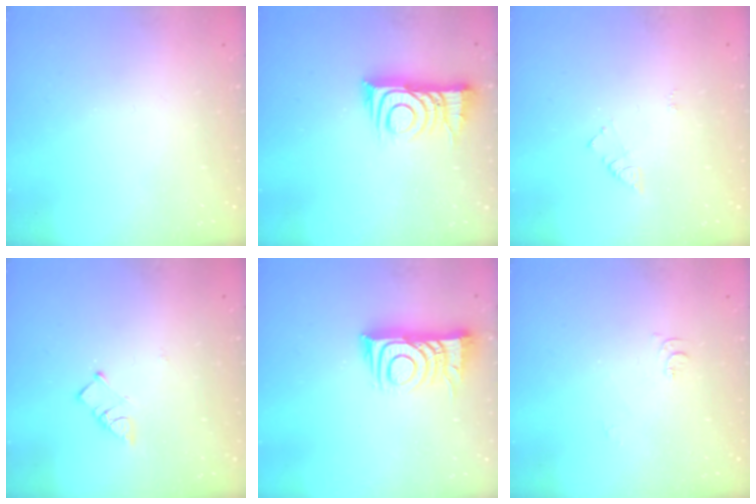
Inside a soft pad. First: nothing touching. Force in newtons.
{"total": 10.6, "press": 10.6, "slide": 1.0}
{"total": 5.4, "press": 5.4, "slide": 0.5}
{"total": 3.7, "press": 3.7, "slide": 0.2}
{"total": 10.6, "press": 10.5, "slide": 1.1}
{"total": 5.2, "press": 5.1, "slide": 0.6}